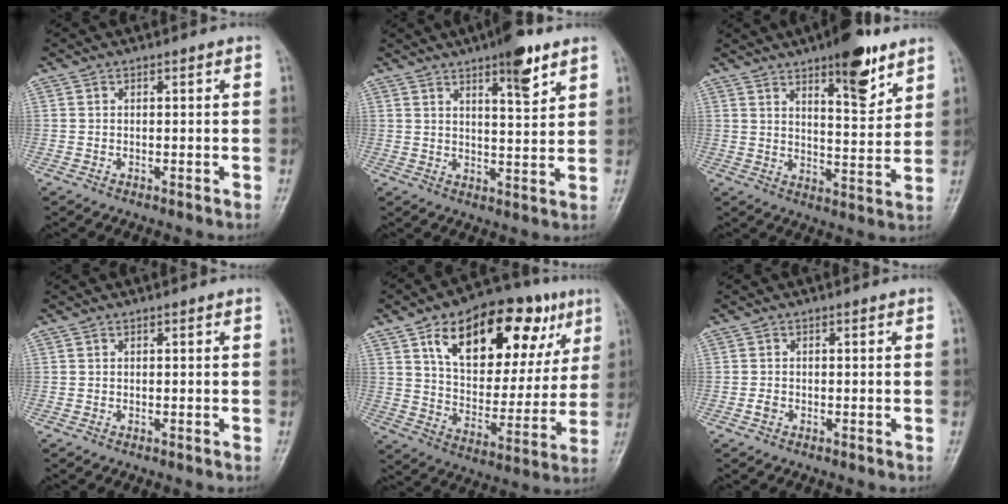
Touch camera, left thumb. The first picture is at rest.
{"total": 8.4, "force": [5.3, 2.1, 6.2], "torque": [-0.080, -0.030, 0.078]}
{"total": 12.1, "force": [7.7, 3.9, 8.5], "torque": [-0.098, -0.047, 0.114]}
{"total": 0.0}
{"total": 25.7, "force": [12.0, 13.5, 18.3], "torque": [-0.231, -0.006, 0.192]}
{"total": 1.1, "force": [-0.5, 0.8, 0.5], "torque": [-0.011, 0.001, -0.010]}